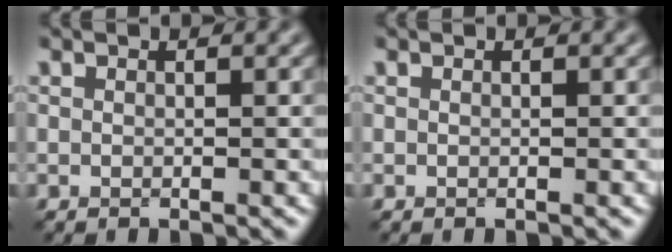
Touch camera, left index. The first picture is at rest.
{"total": 0.0}